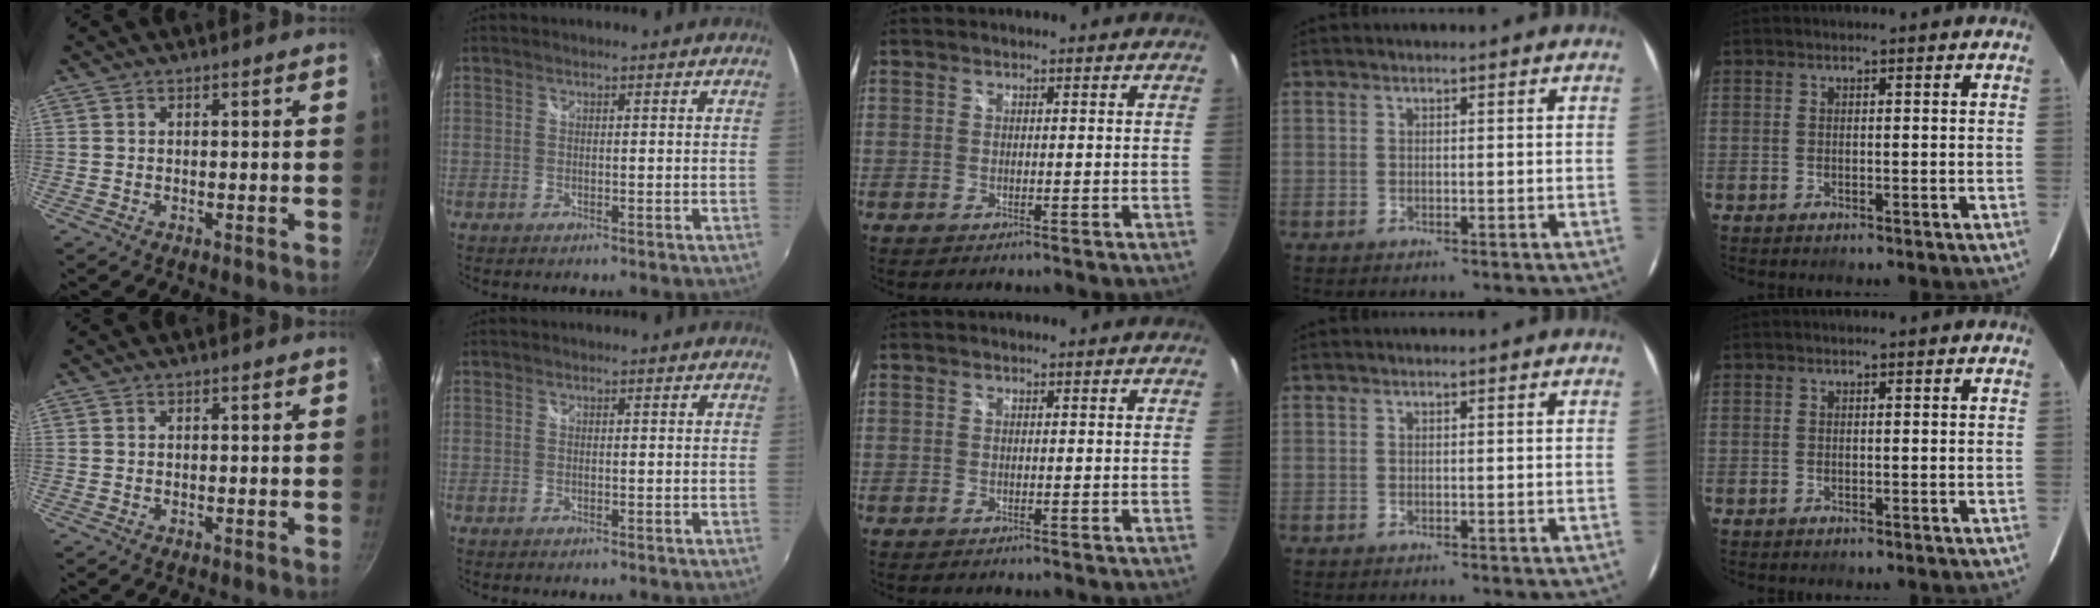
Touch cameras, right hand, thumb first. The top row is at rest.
{}